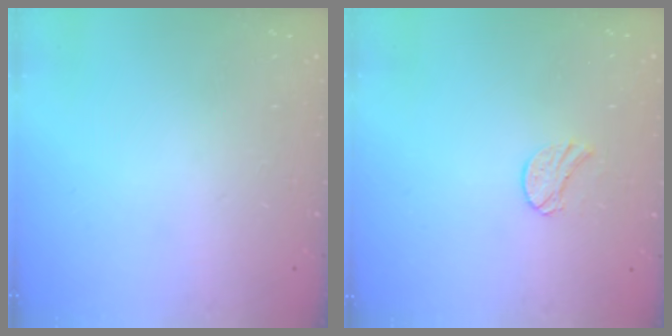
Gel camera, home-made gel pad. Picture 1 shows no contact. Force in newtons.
{"total": 7.1, "press": 7.0, "slide": 0.6}